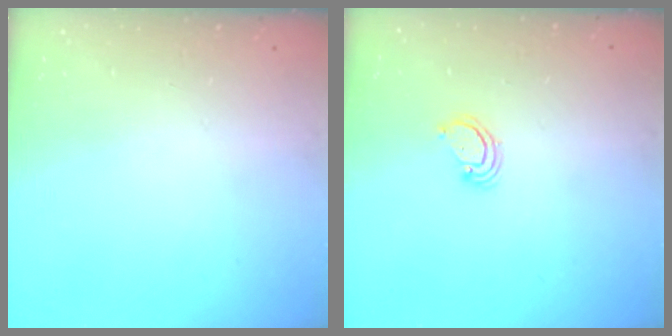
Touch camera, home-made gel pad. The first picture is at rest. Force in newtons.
{"total": 2.6, "press": 2.6, "slide": 0.2}